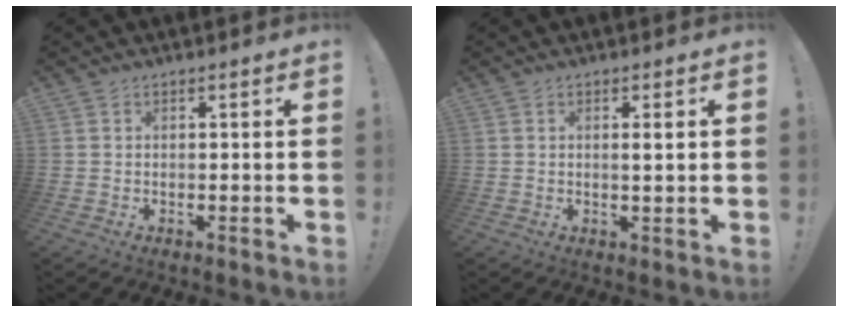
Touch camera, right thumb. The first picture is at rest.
{"total": 2.1, "force": [0.5, 0.2, 2.0], "torque": [-0.032, -0.005, 0.004]}